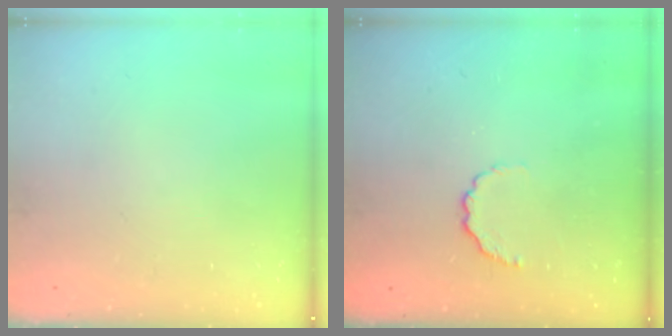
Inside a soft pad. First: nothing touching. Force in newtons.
{"total": 4.7, "press": 4.4, "slide": 1.4}